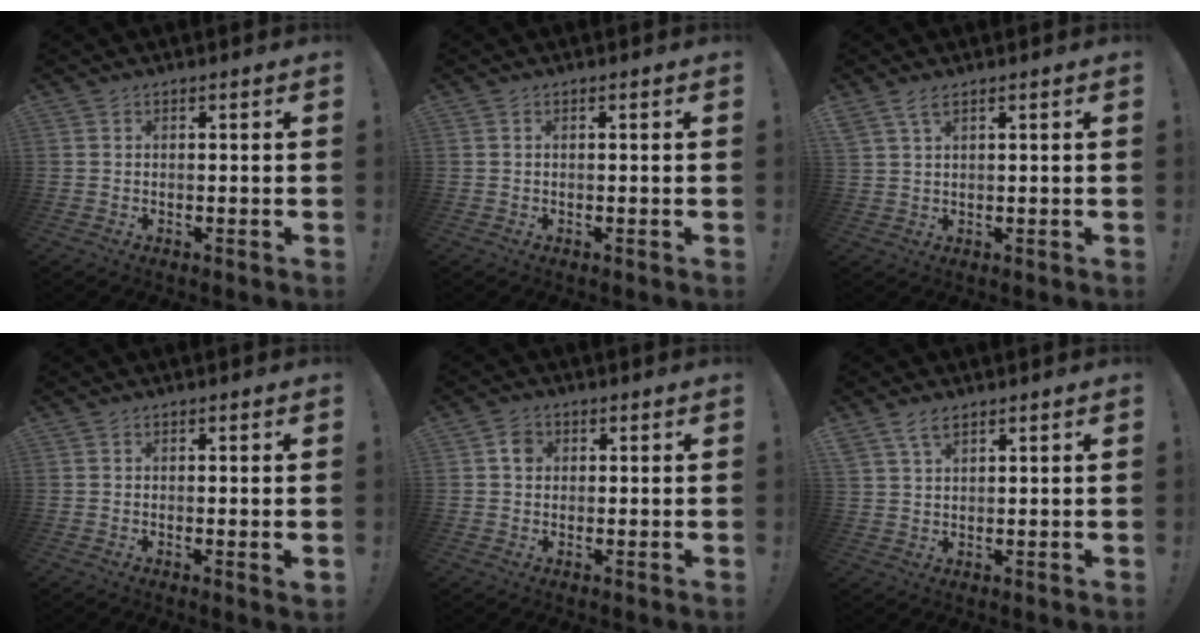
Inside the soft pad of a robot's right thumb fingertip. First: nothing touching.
{"total": 0.0}
{"total": 3.6, "force": [2.3, 1.3, 2.5], "torque": [-0.045, -0.006, 0.043]}
{"total": 1.4, "force": [0.3, 0.0, 1.3], "torque": [-0.021, -0.003, 0.004]}
{"total": 3.4, "force": [0.6, 3.0, 1.5], "torque": [-0.010, 0.002, 0.006]}
{"total": 4.5, "force": [3.0, 2.2, 2.6], "torque": [-0.049, -0.008, 0.058]}